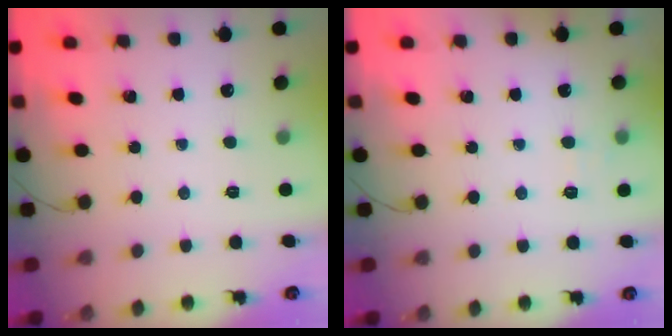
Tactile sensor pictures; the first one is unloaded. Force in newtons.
{"total": 5.1, "press": 4.9, "slide": 1.4}